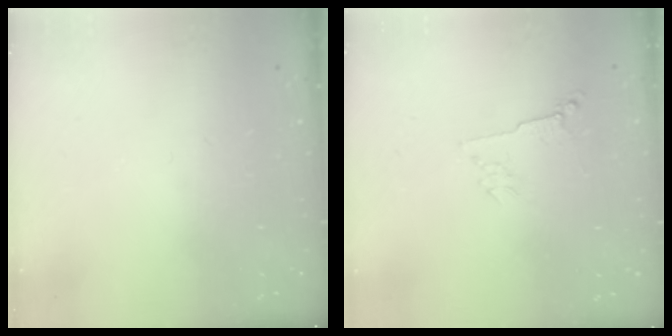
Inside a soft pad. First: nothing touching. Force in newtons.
{"total": 2.8, "press": 2.7, "slide": 0.6}